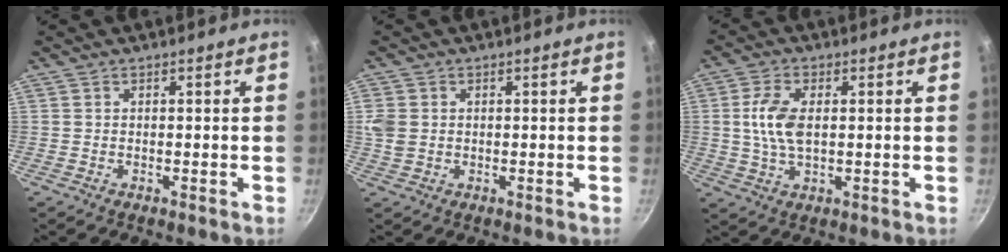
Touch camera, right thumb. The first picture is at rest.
{"total": 3.9, "force": [0.4, 3.2, 2.2], "torque": [-0.040, -0.003, 0.008]}
{"total": 7.6, "force": [0.8, 4.1, 6.4], "torque": [-0.128, 0.005, 0.013]}